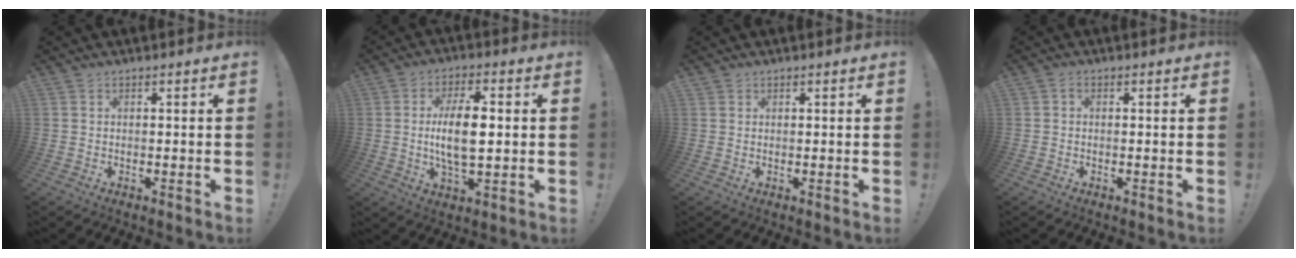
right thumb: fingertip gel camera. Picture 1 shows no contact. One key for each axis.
{"total": 12.1, "fx": 0.4, "fy": 4.8, "fz": 11.0, "tx": -0.204, "ty": -0.001, "tz": 0.002}
{"total": 0.8, "fx": 0.6, "fy": 0.5, "fz": 0.2, "tx": -0.004, "ty": 0.000, "tz": 0.011}
{"total": 0.7, "fx": -0.4, "fy": 0.3, "fz": 0.5, "tx": -0.018, "ty": 0.005, "tz": -0.006}